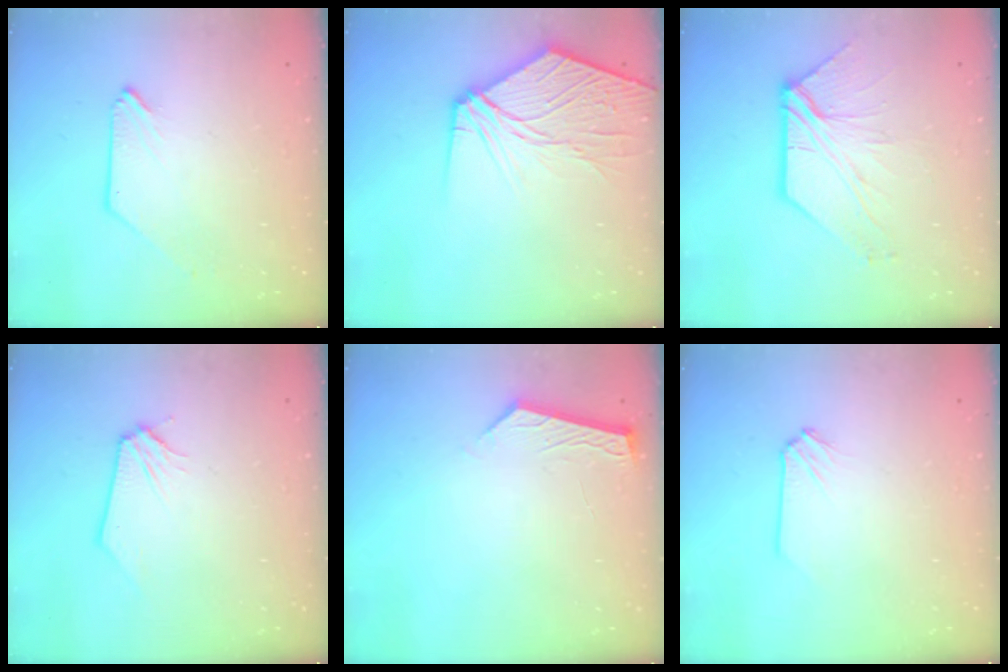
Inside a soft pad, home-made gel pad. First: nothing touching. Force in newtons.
{"total": 11.4, "press": 11.2, "slide": 1.9}
{"total": 7.3, "press": 7.3, "slide": 0.3}
{"total": 0.0}
{"total": 5.3, "press": 5.3, "slide": 0.5}
{"total": 0.0}